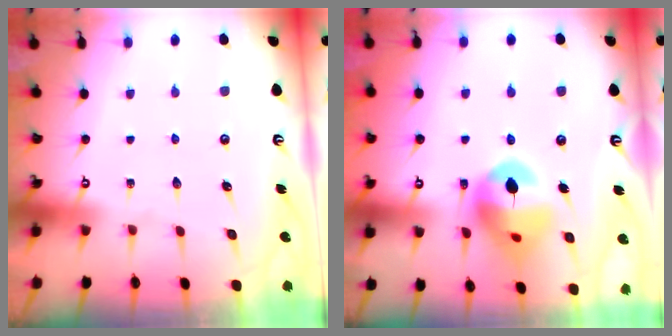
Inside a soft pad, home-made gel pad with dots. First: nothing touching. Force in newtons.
{"total": 14.3, "press": 14.2, "slide": 2.0}